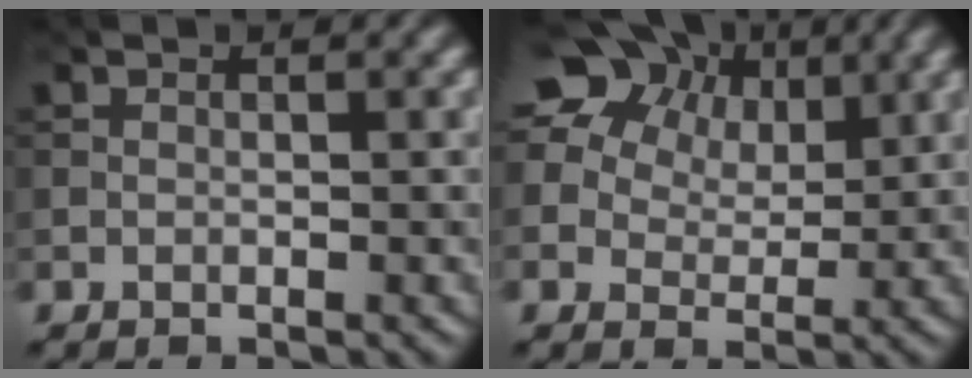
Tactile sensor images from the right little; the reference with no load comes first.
{"total": 18.2, "force": [9.5, 12.8, 8.8], "torque": [-0.204, 0.052, 0.165]}